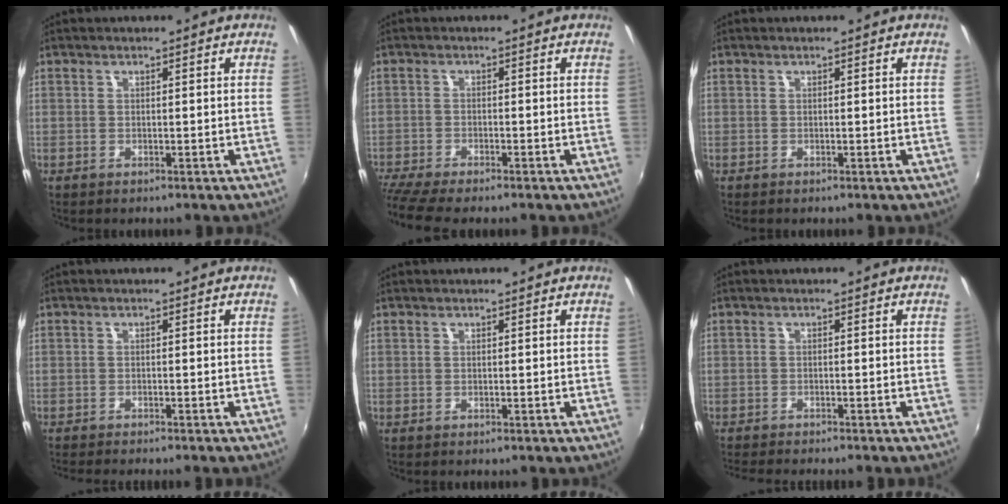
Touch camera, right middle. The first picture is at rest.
{"total": 6.9, "force": [-6.1, 0.6, 3.2], "torque": [-0.088, -0.034, -0.108]}
{"total": 0.0}
{"total": 3.4, "force": [-3.1, -0.2, 1.3], "torque": [-0.033, -0.012, -0.052]}
{"total": 0.0}
{"total": 4.8, "force": [-4.4, 0.0, 1.8], "torque": [-0.044, -0.016, -0.074]}